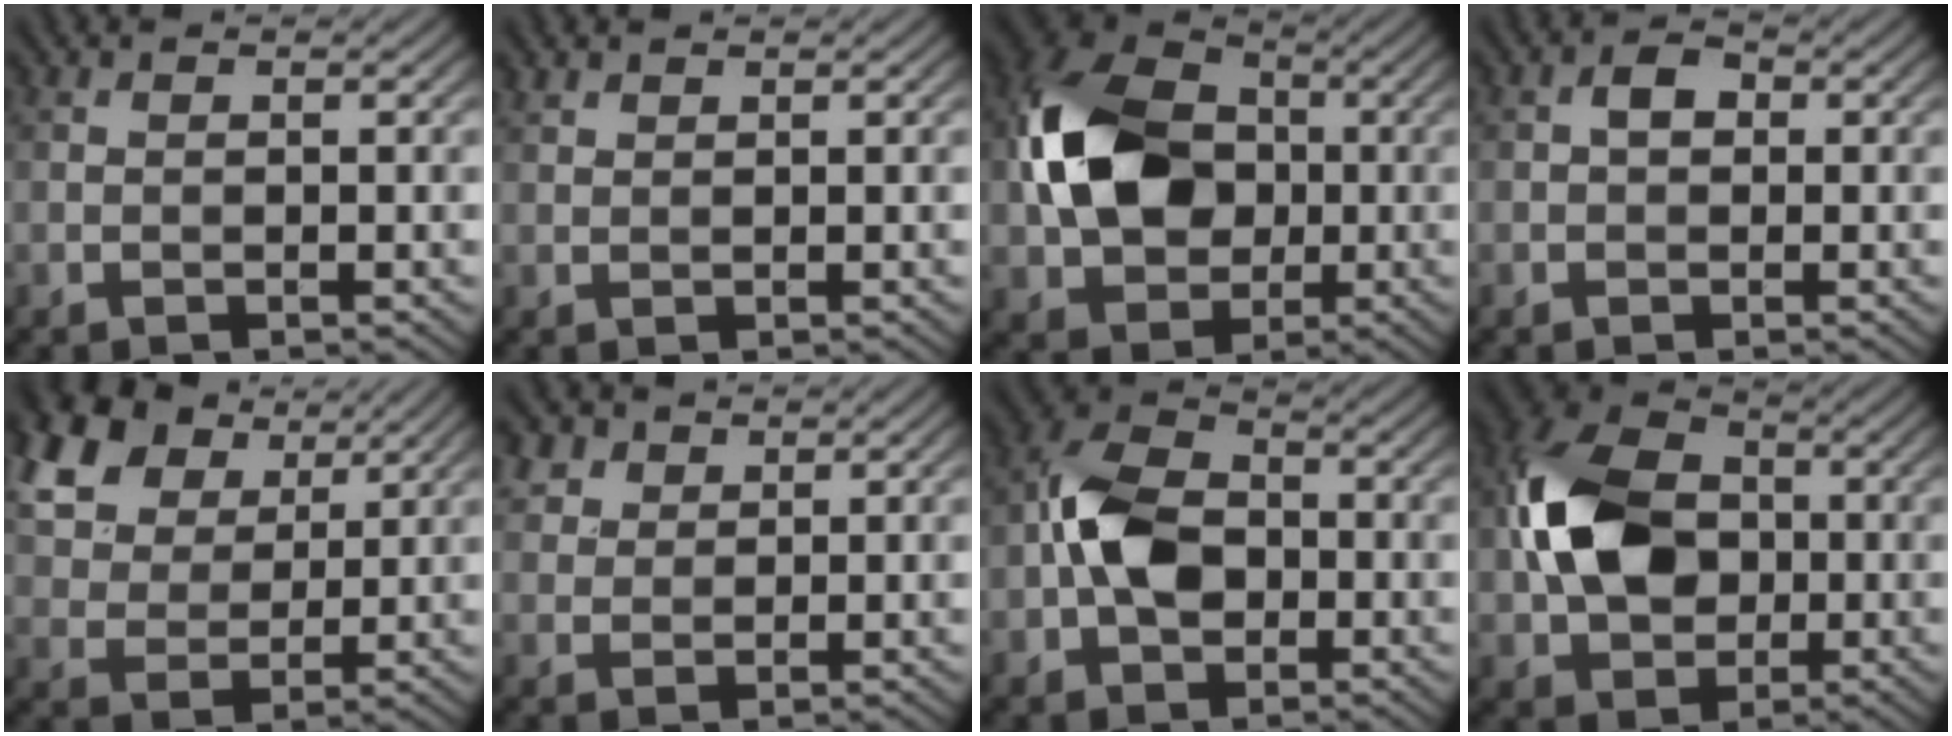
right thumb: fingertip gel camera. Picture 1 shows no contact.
{"total": 1.0, "force": [0.9, 0.3, 0.3], "torque": [-0.012, 0.004, 0.023]}
{"total": 12.9, "force": [0.0, 9.7, 8.4], "torque": [-0.191, 0.021, -0.005]}
{"total": 2.1, "force": [0.0, 1.5, 1.5], "torque": [-0.028, 0.004, -0.005]}
{"total": 15.9, "force": [8.9, 10.3, 8.2], "torque": [-0.233, 0.029, 0.188]}
{"total": 3.4, "force": [2.2, 2.3, 1.2], "torque": [-0.038, -0.001, 0.056]}
{"total": 7.8, "force": [-1.4, 5.3, 5.6], "torque": [-0.116, 0.012, -0.037]}
{"total": 11.3, "force": [-0.1, 8.3, 7.7], "torque": [-0.176, 0.017, -0.012]}